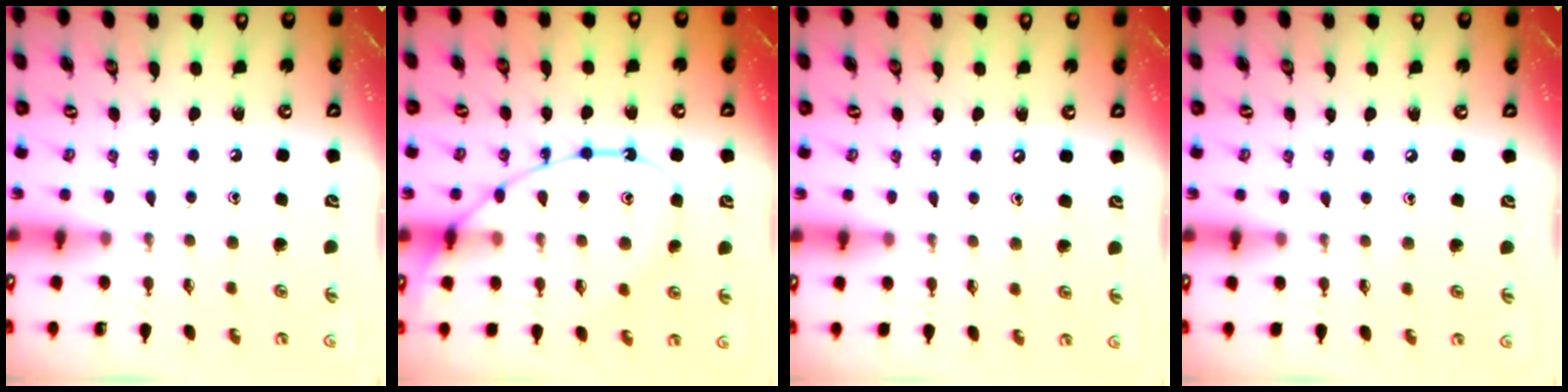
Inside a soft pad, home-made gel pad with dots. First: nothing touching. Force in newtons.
{"total": 13.8, "press": 13.8, "slide": 1.3}
{"total": 3.1, "press": 3.0, "slide": 0.4}
{"total": 4.3, "press": 4.3, "slide": 0.6}